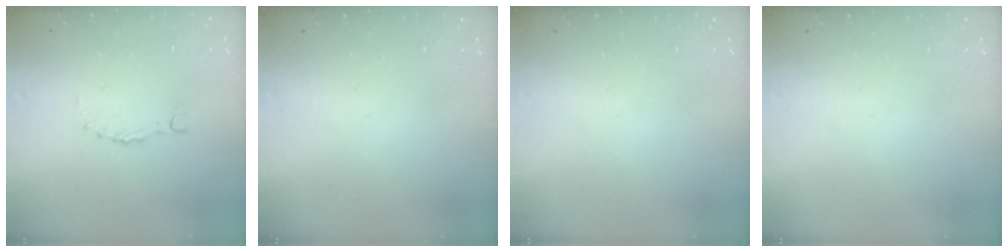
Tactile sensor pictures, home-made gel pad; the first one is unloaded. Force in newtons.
{"total": 0.0}
{"total": 0.0}
{"total": 0.0}